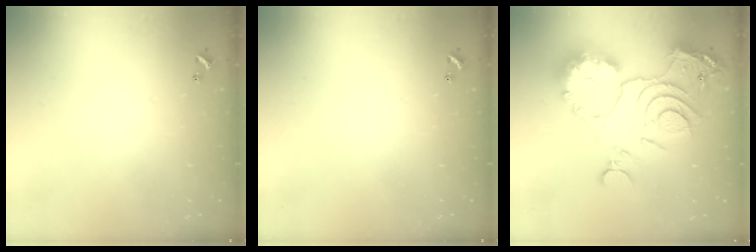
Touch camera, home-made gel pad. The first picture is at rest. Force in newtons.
{"total": 0.0}
{"total": 20.9, "press": 20.8, "slide": 2.5}